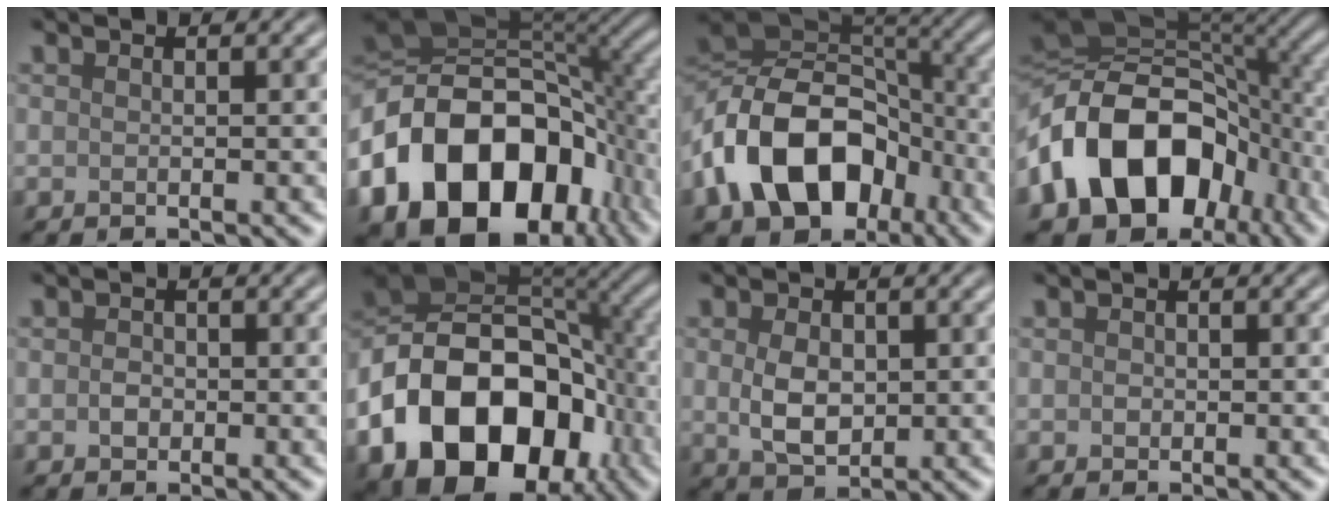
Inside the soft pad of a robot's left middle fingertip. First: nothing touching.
{"total": 18.4, "force": [-5.8, 12.7, 11.9], "torque": [-0.241, -0.002, -0.106]}
{"total": 14.6, "force": [-5.7, 10.0, 9.1], "torque": [-0.176, -0.004, -0.110]}
{"total": 15.9, "force": [-5.3, 11.4, 9.8], "torque": [-0.177, 0.000, -0.101]}
{"total": 1.1, "force": [-0.2, 0.9, 0.6], "torque": [-0.011, -0.002, -0.007]}
{"total": 16.9, "force": [-6.2, 11.6, 10.7], "torque": [-0.200, -0.020, -0.108]}
{"total": 3.9, "force": [0.2, 2.6, 2.8], "torque": [-0.061, -0.003, 0.006]}
{"total": 0.5, "force": [0.0, 0.5, 0.2], "torque": [-0.002, -0.004, -0.001]}